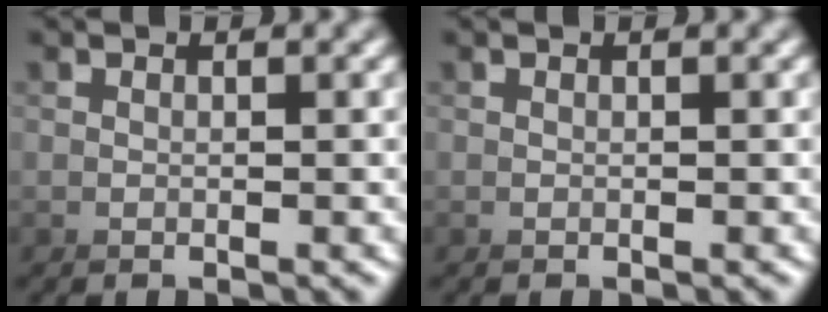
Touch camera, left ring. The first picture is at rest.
{"total": 0.0}